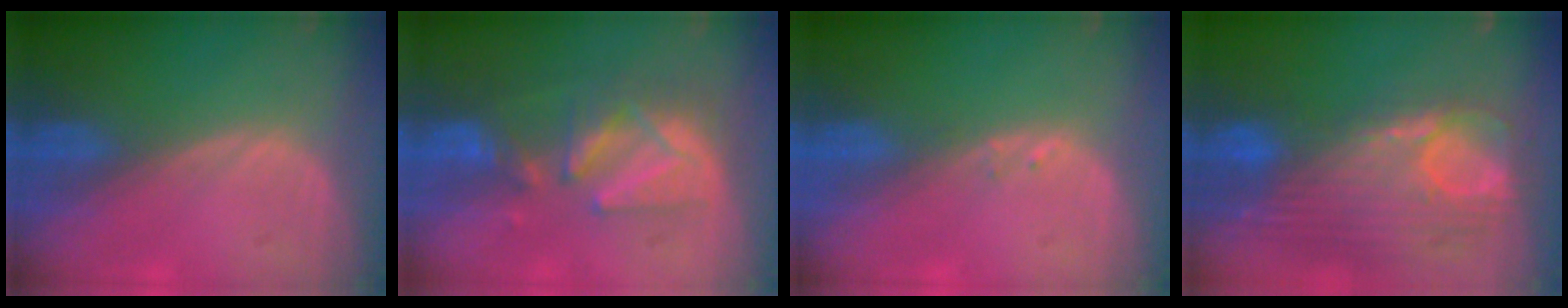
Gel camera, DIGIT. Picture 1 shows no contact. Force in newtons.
{"total": 8.6, "press": 8.3, "slide": 2.0}
{"total": 0.6, "press": 0.6, "slide": 0.1}
{"total": 12.7, "press": 10.7, "slide": 6.7}